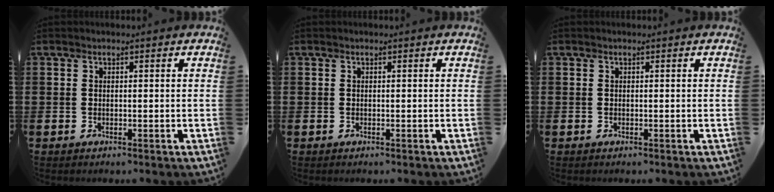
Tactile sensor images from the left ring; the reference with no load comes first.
{"total": 0.0}
{"total": 0.0}